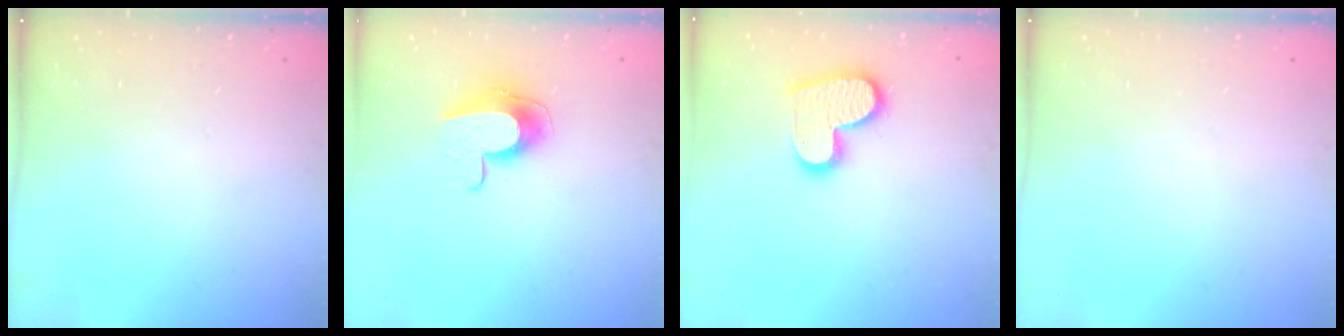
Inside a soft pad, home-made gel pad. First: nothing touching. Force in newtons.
{"total": 10.9, "press": 10.9, "slide": 0.7}
{"total": 13.6, "press": 13.5, "slide": 0.9}
{"total": 0.0}